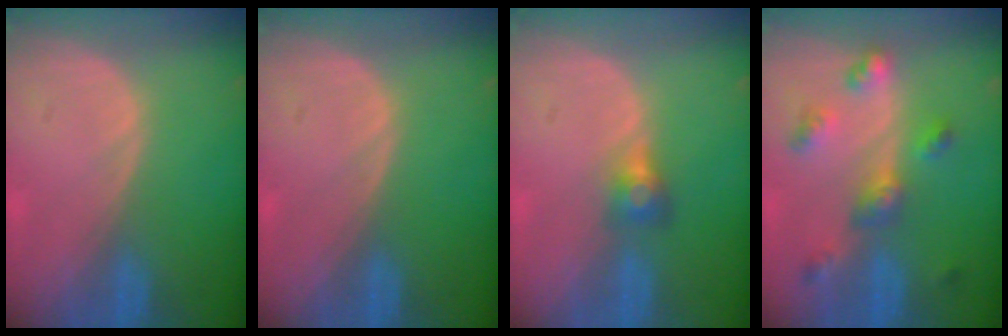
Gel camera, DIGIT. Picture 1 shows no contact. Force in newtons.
{"total": 0.0}
{"total": 2.8, "press": 2.6, "slide": 1.0}
{"total": 6.6, "press": 5.8, "slide": 3.1}